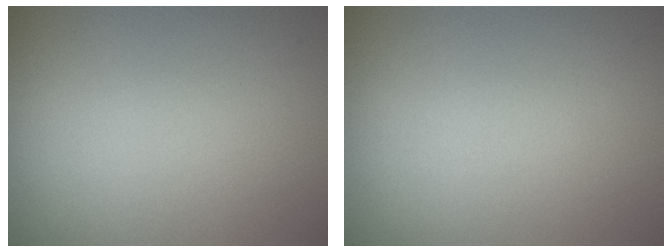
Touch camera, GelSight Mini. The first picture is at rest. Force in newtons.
{"total": 0.0}